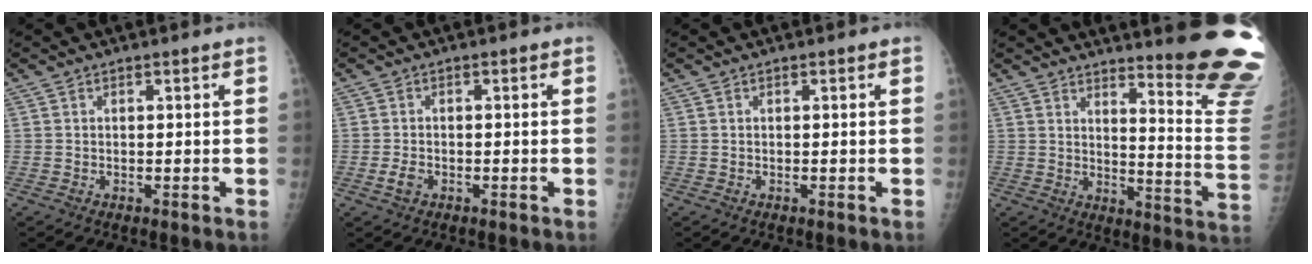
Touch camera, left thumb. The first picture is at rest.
{"total": 2.1, "force": [-1.0, 1.4, 1.3], "torque": [-0.023, 0.002, -0.018]}
{"total": 0.0}
{"total": 18.5, "force": [15.7, 0.7, 9.7], "torque": [-0.105, -0.184, 0.188]}